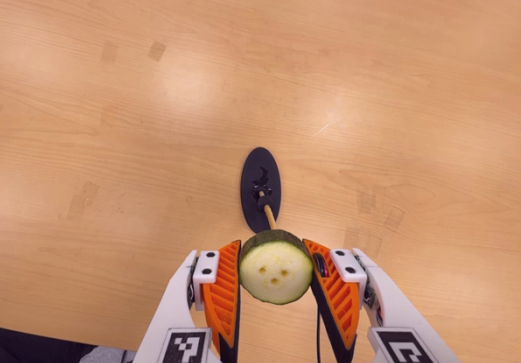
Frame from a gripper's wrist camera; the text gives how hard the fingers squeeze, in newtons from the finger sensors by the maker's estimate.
{"total": 7.5, "left": 6.9, "right": 8.1}